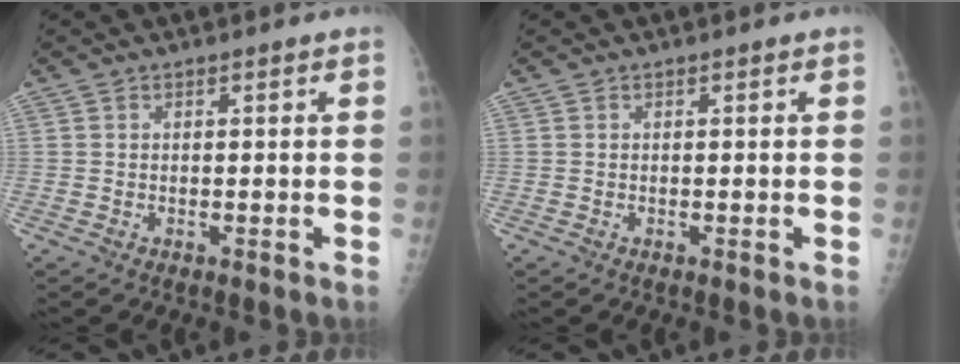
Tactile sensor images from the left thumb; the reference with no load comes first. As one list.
[{"total": 0.0}]